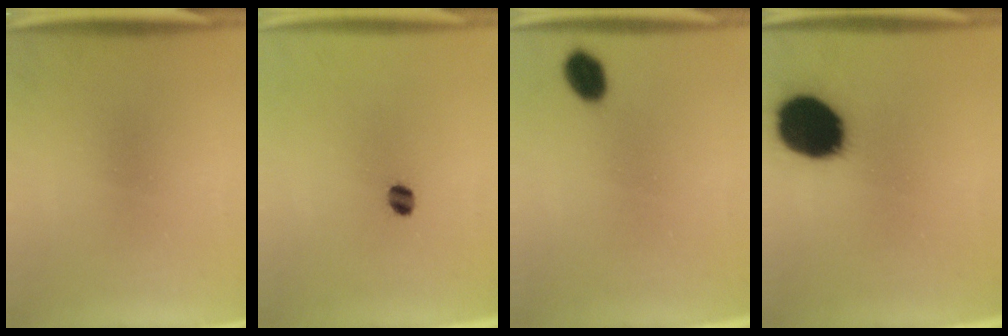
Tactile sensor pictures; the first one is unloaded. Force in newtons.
{"total": 2.8}
{"total": 5.2}
{"total": 19.7}